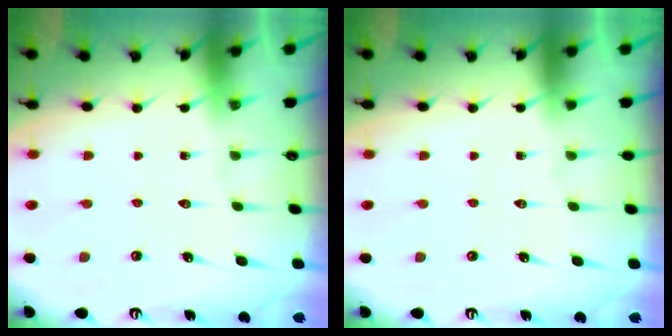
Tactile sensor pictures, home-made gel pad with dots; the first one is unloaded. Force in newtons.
{"total": 0.0}